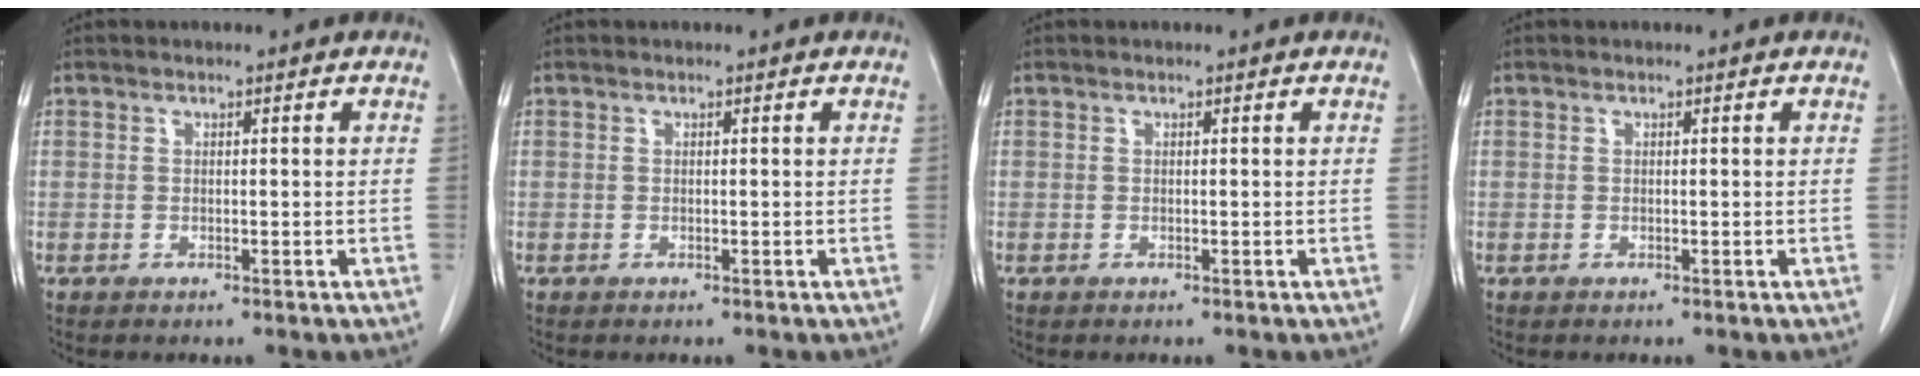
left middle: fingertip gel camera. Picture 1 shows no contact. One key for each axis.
{"total": 0.0}
{"total": 0.0}
{"total": 0.0}